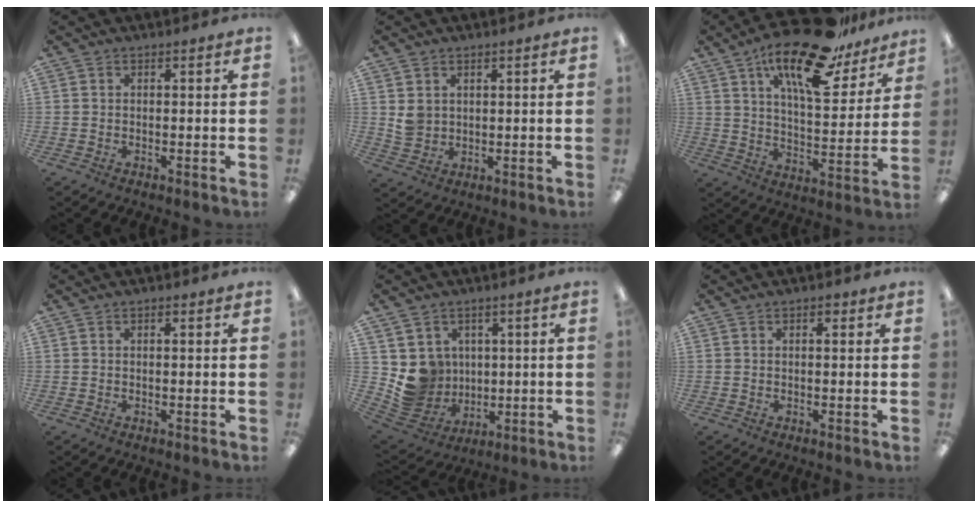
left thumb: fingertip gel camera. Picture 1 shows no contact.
{"total": 3.6, "force": [1.6, 3.1, 1.1], "torque": [-0.018, 0.000, 0.031]}
{"total": 22.2, "force": [14.9, 8.1, 14.3], "torque": [-0.227, -0.084, 0.246]}
{"total": 0.5, "force": [0.4, 0.2, 0.4], "torque": [-0.008, 0.003, 0.006]}
{"total": 8.8, "force": [2.2, 8.4, 1.2], "torque": [-0.045, -0.021, 0.054]}
{"total": 1.2, "force": [0.7, 0.6, 0.8], "torque": [-0.009, -0.001, 0.010]}